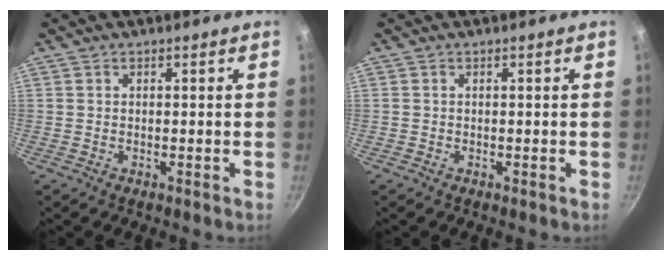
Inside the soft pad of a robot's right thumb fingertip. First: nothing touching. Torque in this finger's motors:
{"motor_torque": [0.43, -0.21, -0.25, 0.07, 0.04]}